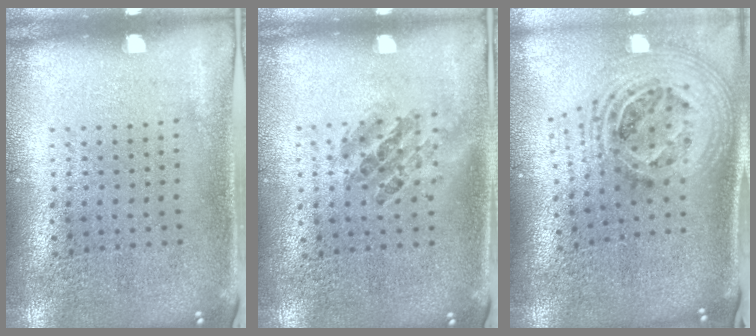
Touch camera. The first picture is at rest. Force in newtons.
{"total": 1.0, "press": 0.9, "slide": 0.5}
{"total": 2.7, "press": 1.9, "slide": 1.9}